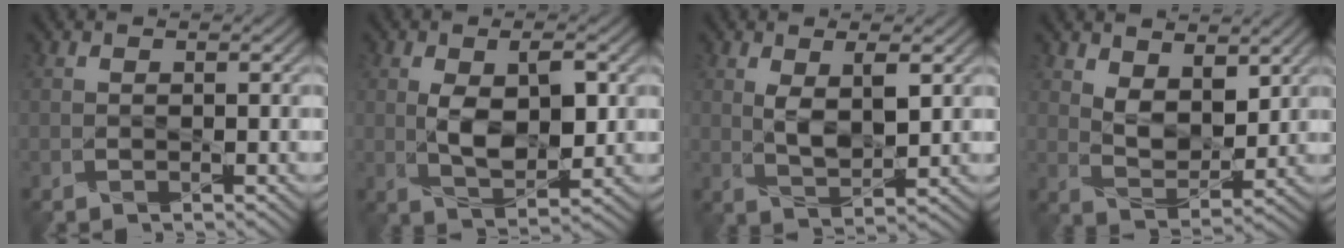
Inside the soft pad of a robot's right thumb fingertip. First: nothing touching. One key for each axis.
{"total": 6.9, "fx": 0.7, "fy": 3.6, "fz": 5.9, "tx": -0.113, "ty": -0.008, "tz": 0.017}
{"total": 4.7, "fx": 1.4, "fy": 2.0, "fz": 4.0, "tx": -0.085, "ty": -0.007, "tz": 0.031}
{"total": 6.0, "fx": 3.4, "fy": 3.3, "fz": 3.7, "tx": -0.081, "ty": -0.013, "tz": 0.060}